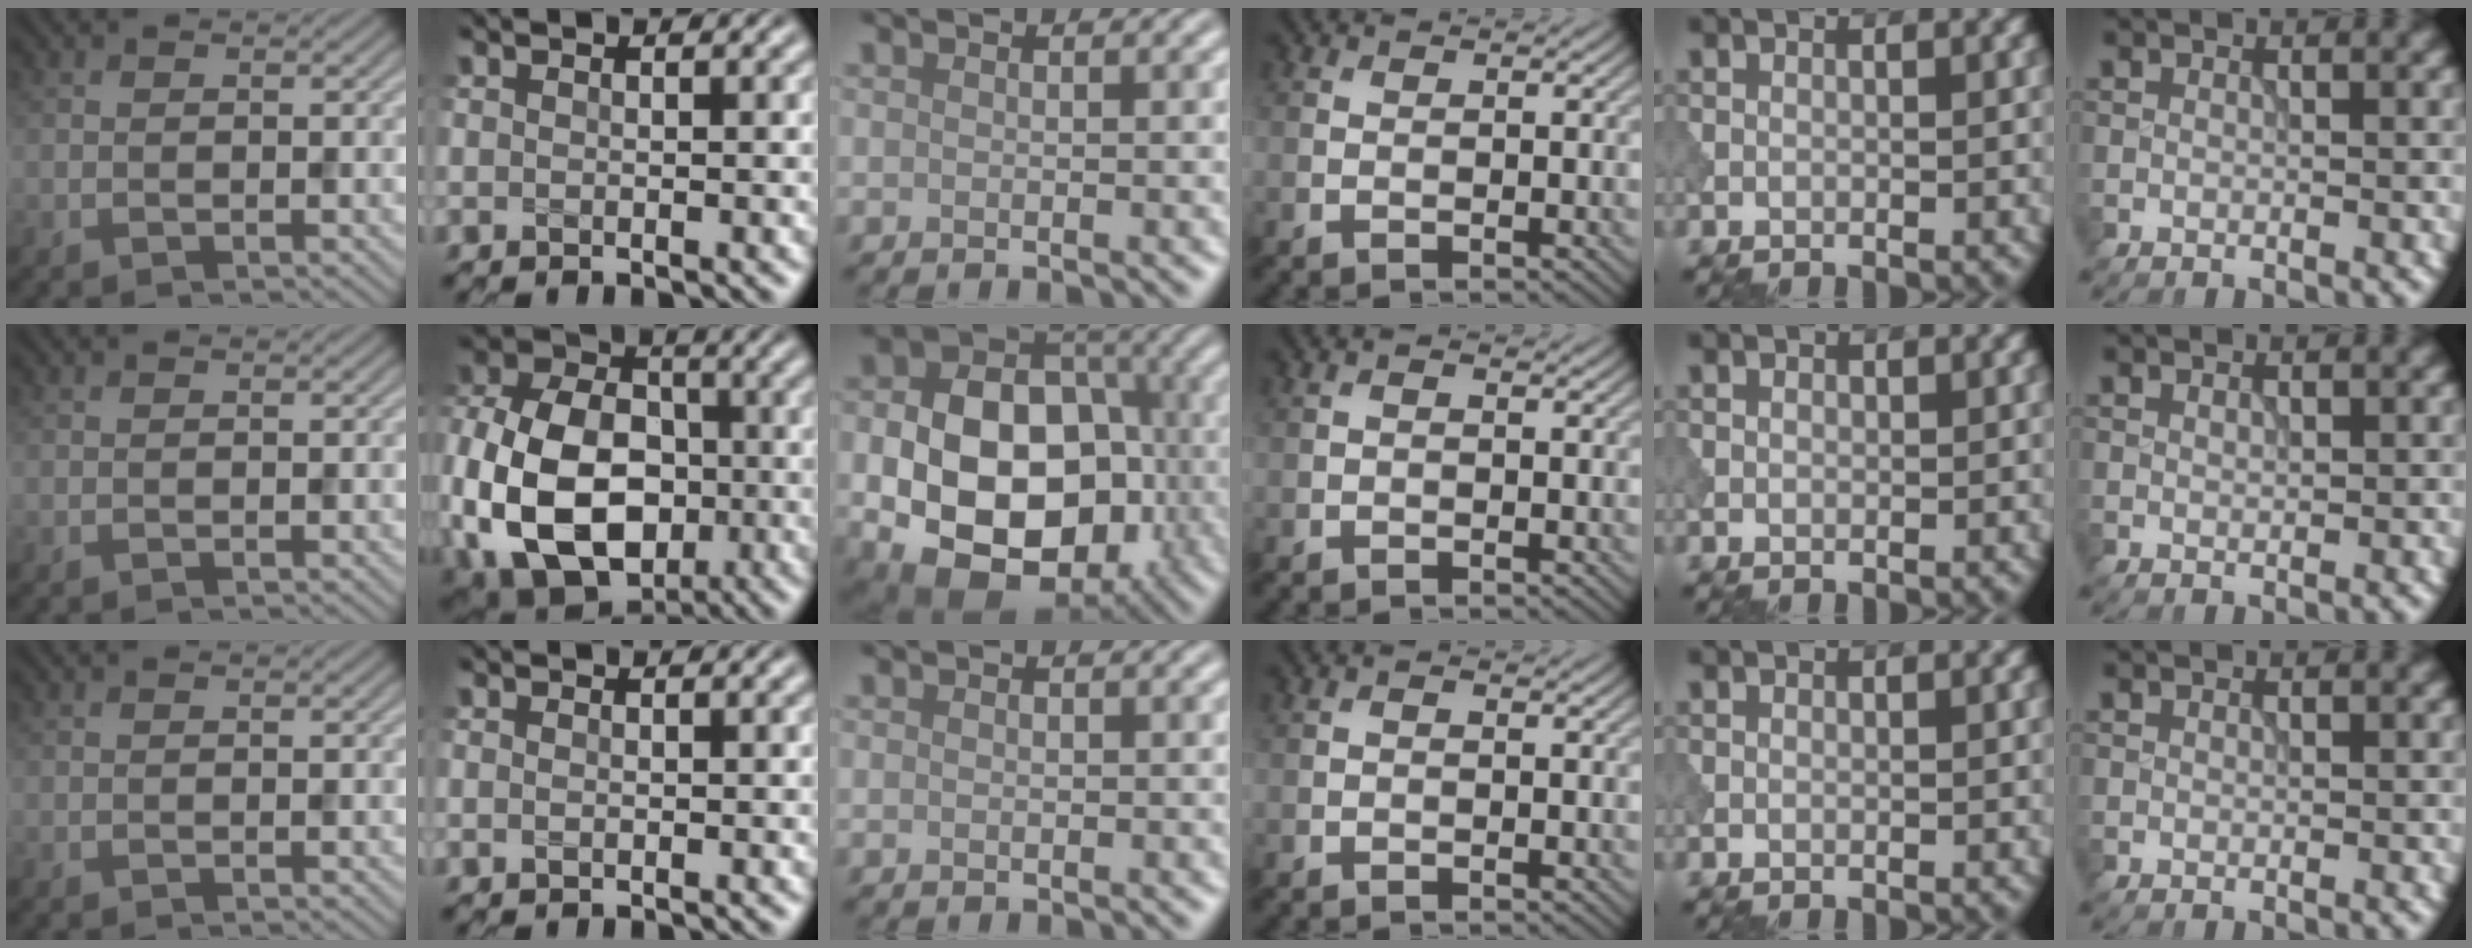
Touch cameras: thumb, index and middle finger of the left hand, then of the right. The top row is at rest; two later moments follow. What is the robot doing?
{"motion": "insert", "object": "peg toy"}